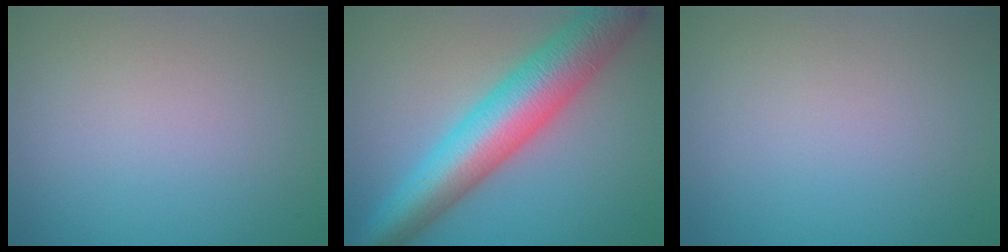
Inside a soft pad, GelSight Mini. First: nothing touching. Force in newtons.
{"total": 10.0, "press": 10.0, "slide": 0.1}
{"total": 0.0}